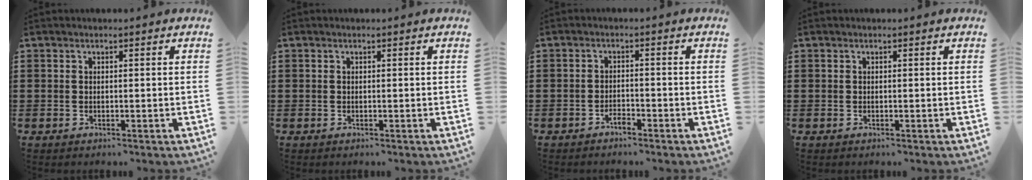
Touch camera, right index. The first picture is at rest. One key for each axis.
{"total": 0.0}
{"total": 1.6, "fx": -1.4, "fy": 0.4, "fz": 0.6, "tx": -0.017, "ty": 0.000, "tz": -0.028}
{"total": 0.0}